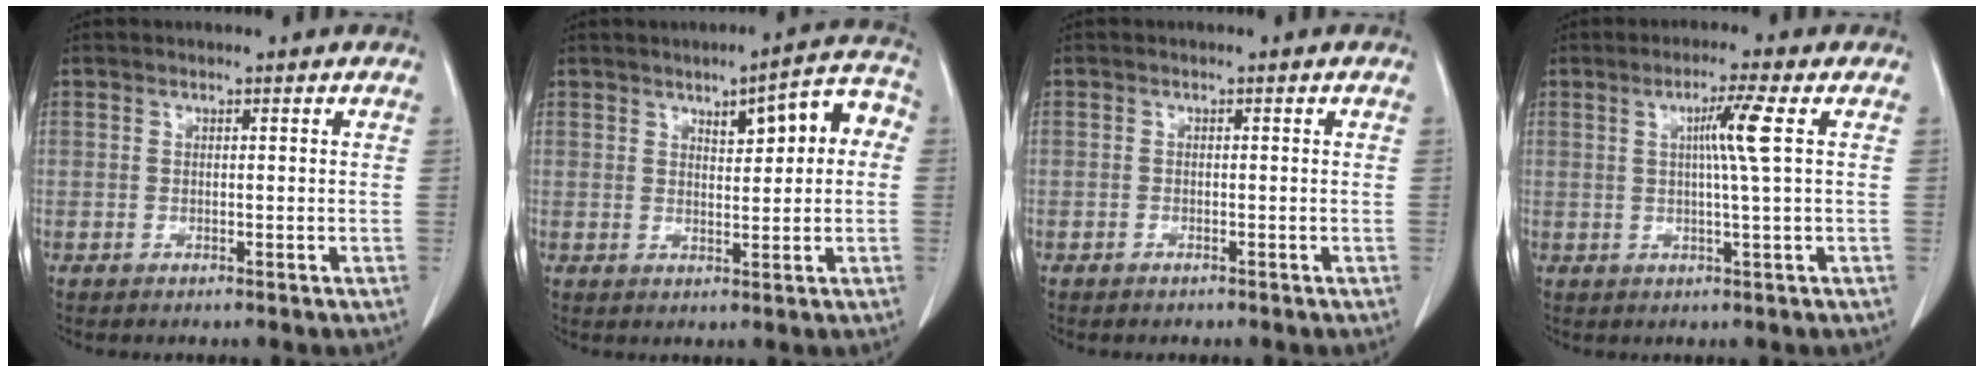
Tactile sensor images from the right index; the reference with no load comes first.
{"total": 7.7, "force": [2.0, 2.4, 7.1], "torque": [-0.085, 0.031, 0.024]}
{"total": 0.5, "force": [-0.4, 0.3, 0.1], "torque": [-0.005, 0.000, -0.006]}
{"total": 5.1, "force": [1.2, -1.2, 4.8], "torque": [-0.086, -0.002, 0.020]}